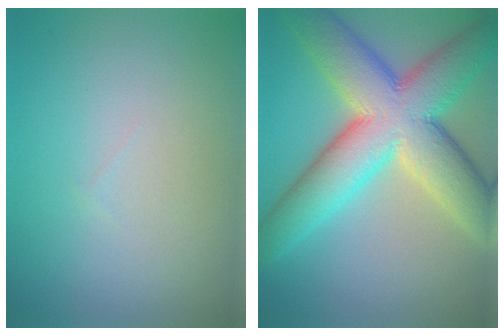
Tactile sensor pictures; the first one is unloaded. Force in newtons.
{"total": 12.6, "press": 12.6, "slide": 0.4}